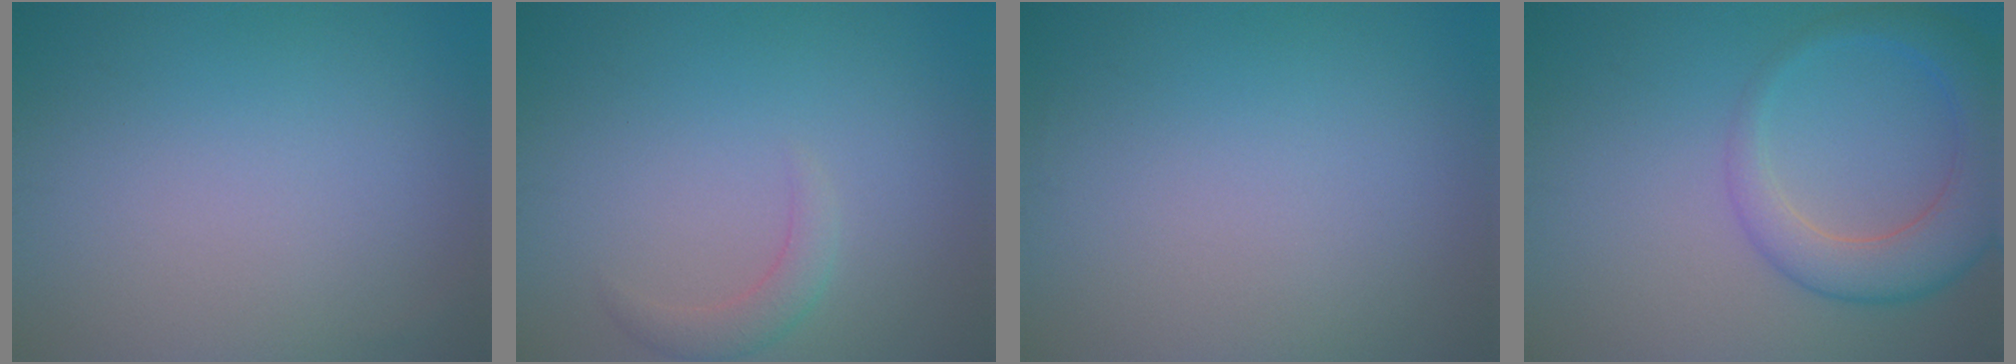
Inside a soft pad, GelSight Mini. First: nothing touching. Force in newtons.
{"total": 1.7, "press": 1.7, "slide": 0.3}
{"total": 0.0}
{"total": 5.8, "press": 5.8, "slide": 0.4}